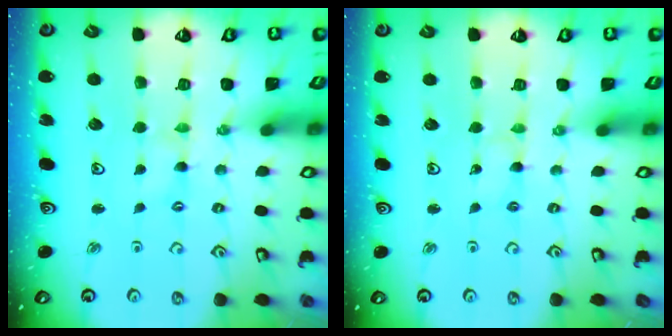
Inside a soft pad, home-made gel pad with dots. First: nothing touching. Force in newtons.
{"total": 1.2, "press": 1.2, "slide": 0.2}